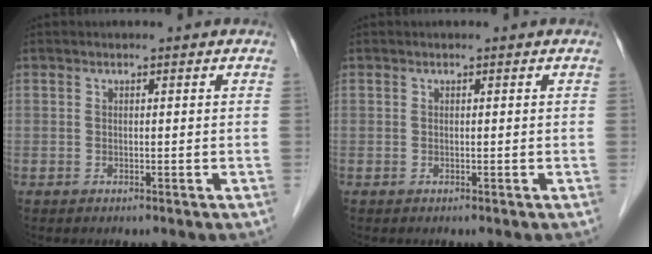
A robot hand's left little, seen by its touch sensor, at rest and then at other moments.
{"total": 0.0}